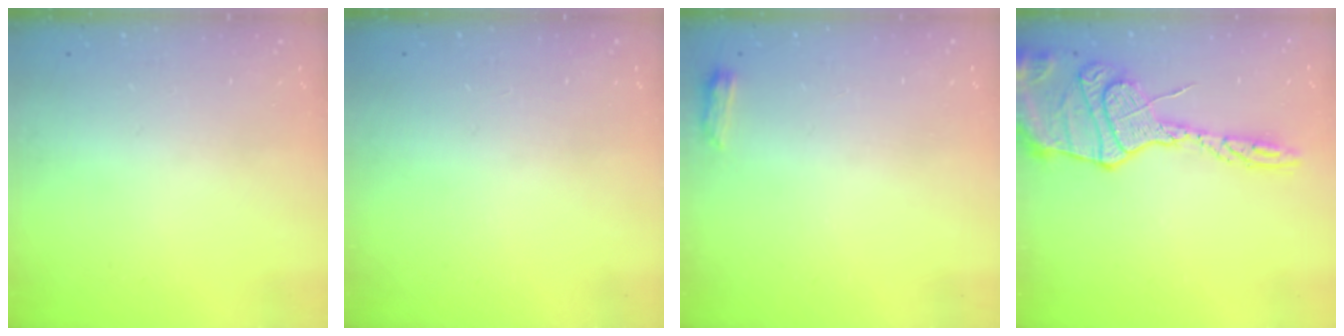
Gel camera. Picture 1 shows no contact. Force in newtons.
{"total": 0.0}
{"total": 3.4, "press": 3.4, "slide": 0.5}
{"total": 19.5, "press": 19.4, "slide": 1.9}